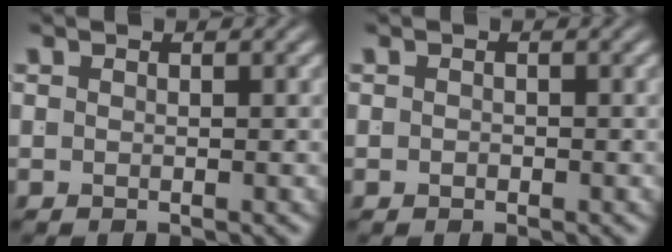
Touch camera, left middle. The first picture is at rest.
{"total": 0.6, "force": [-0.3, 0.5, 0.2], "torque": [-0.006, 0.000, -0.006]}